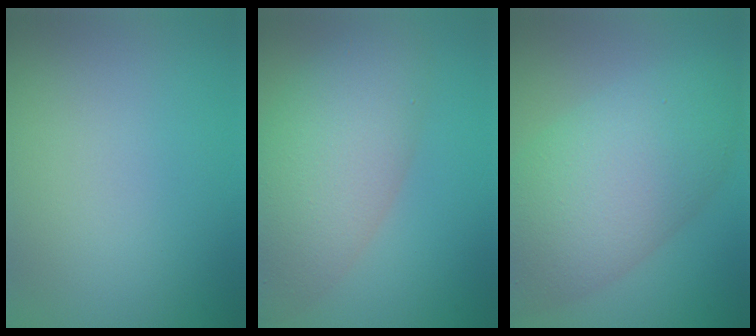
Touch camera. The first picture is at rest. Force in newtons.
{"total": 7.8, "press": 7.7, "slide": 0.5}
{"total": 9.4, "press": 9.4, "slide": 0.3}